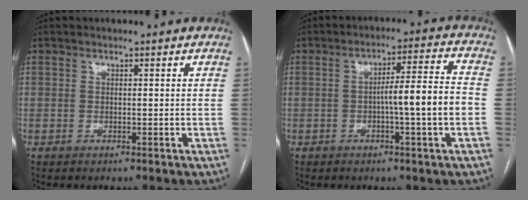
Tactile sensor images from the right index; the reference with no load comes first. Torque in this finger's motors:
{"motor_torque": [1.35, -0.23, 0.54, 0.12]}